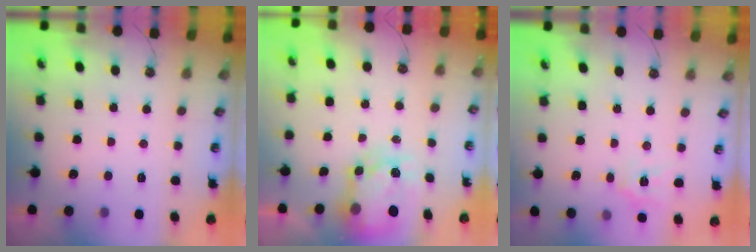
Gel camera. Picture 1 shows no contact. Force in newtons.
{"total": 7.0, "press": 7.0, "slide": 0.6}
{"total": 7.3, "press": 7.3, "slide": 0.7}